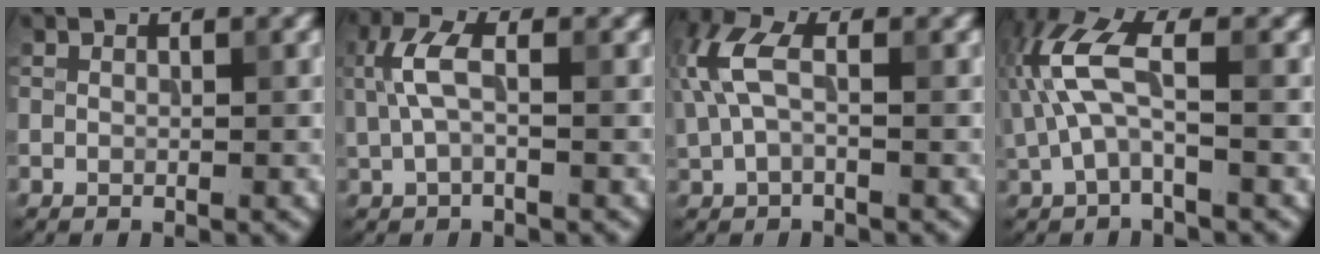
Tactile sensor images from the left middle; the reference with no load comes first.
{"total": 3.4, "force": [0.5, 1.4, 3.0], "torque": [-0.070, 0.007, 0.006]}
{"total": 4.9, "force": [0.9, 2.6, 4.1], "torque": [-0.106, 0.015, 0.010]}
{"total": 6.1, "force": [0.6, 2.6, 5.5], "torque": [-0.135, 0.021, 0.002]}